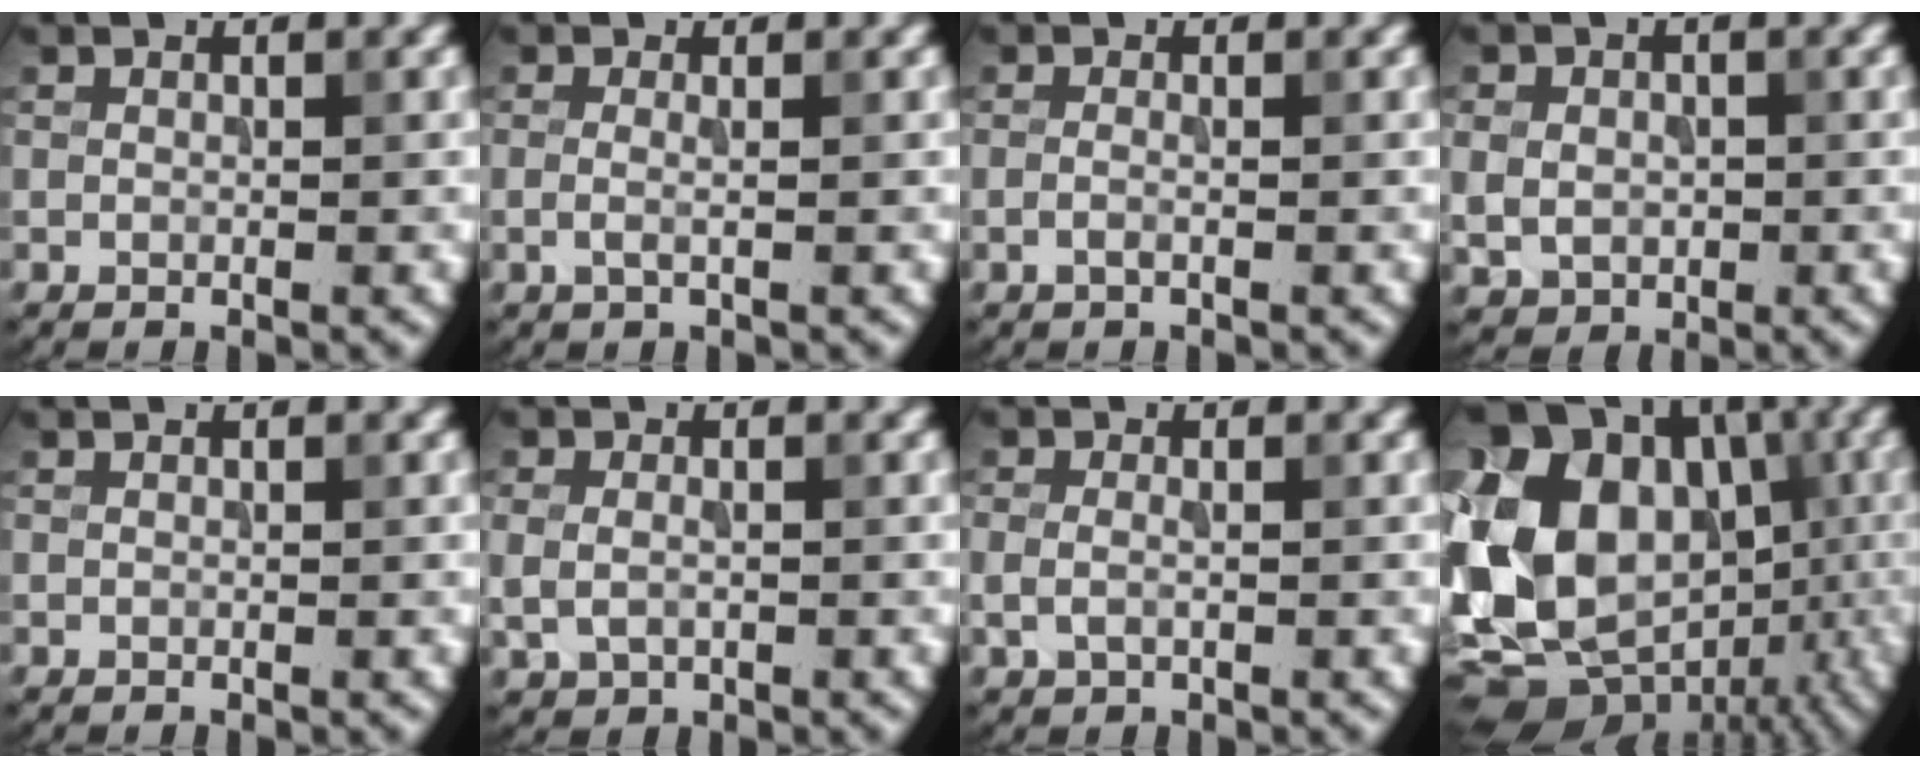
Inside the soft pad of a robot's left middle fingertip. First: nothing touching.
{"total": 1.1, "force": [-0.1, 0.2, 1.1], "torque": [-0.025, -0.007, -0.004]}
{"total": 0.9, "force": [-0.3, 0.2, 0.8], "torque": [-0.019, -0.003, -0.009]}
{"total": 3.2, "force": [-0.1, 2.8, 1.6], "torque": [-0.029, -0.005, -0.004]}
{"total": 0.0}
{"total": 2.0, "force": [-0.2, 1.5, 1.3], "torque": [-0.030, -0.004, 0.000]}
{"total": 1.4, "force": [-0.2, 0.9, 1.1], "torque": [-0.027, 0.001, -0.006]}
{"total": 19.0, "force": [-0.3, 15.5, 10.9], "torque": [-0.206, -0.001, 0.021]}